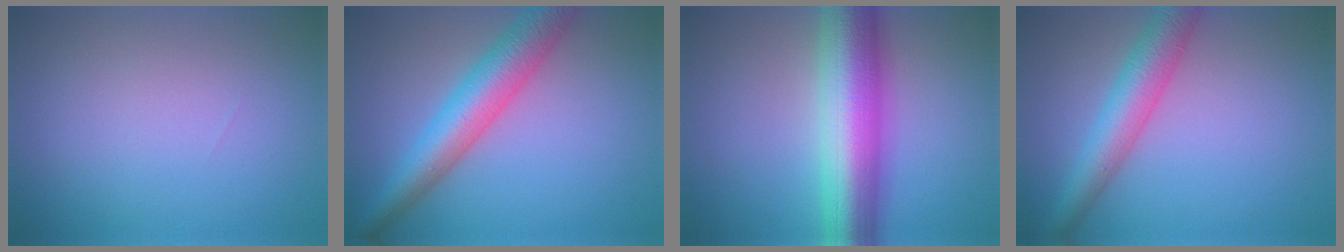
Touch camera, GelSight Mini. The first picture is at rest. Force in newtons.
{"total": 6.4, "press": 6.4, "slide": 0.1}
{"total": 10.4, "press": 10.4, "slide": 0.1}
{"total": 4.9, "press": 4.9, "slide": 0.1}